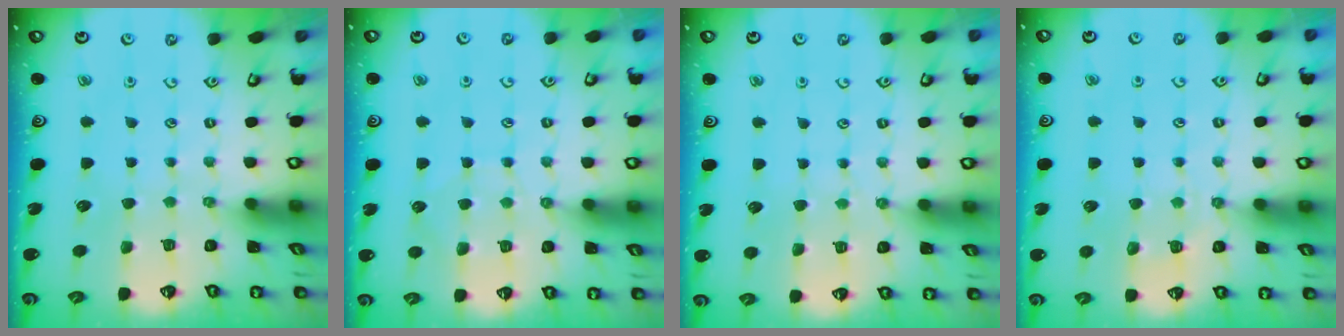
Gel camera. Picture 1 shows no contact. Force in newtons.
{"total": 5.4, "press": 5.4, "slide": 0.7}
{"total": 2.9, "press": 2.9, "slide": 0.2}
{"total": 4.0, "press": 3.9, "slide": 0.6}